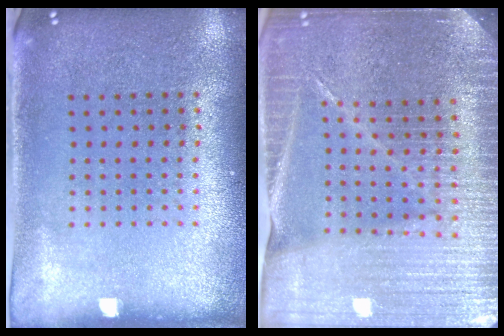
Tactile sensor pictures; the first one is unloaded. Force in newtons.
{"total": 4.8, "press": 4.4, "slide": 1.9}